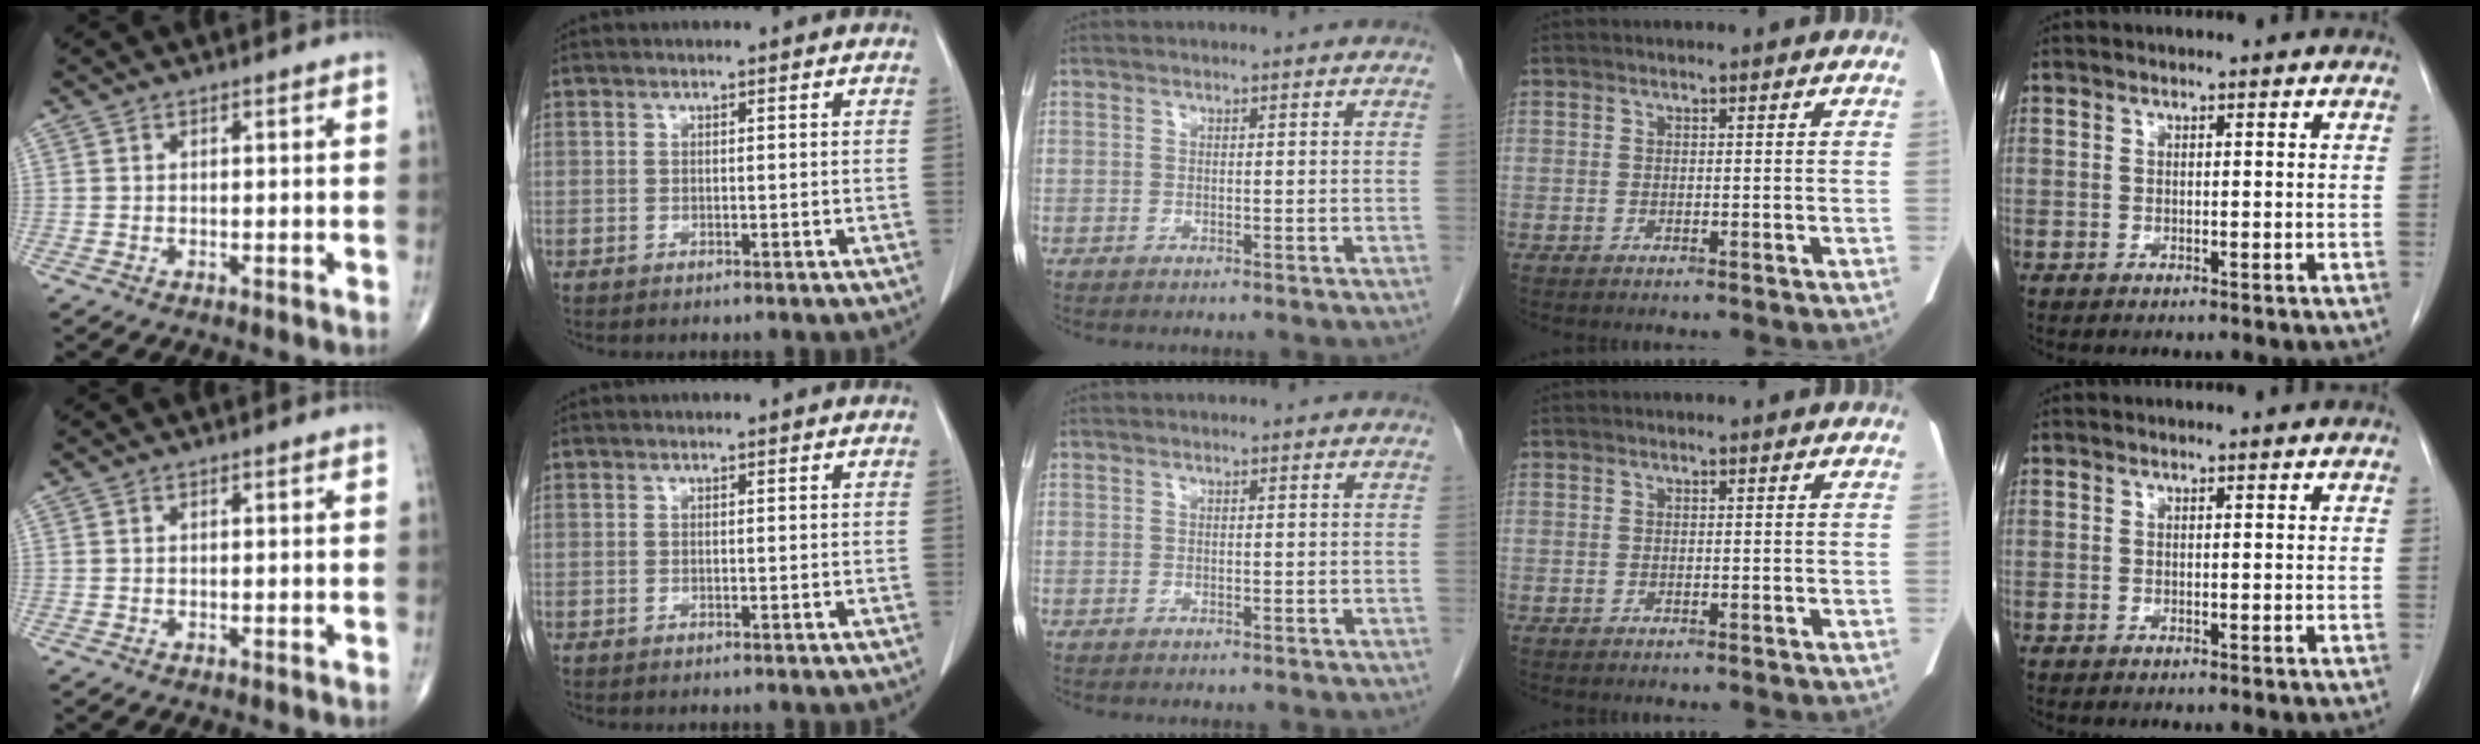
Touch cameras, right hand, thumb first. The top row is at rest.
{}